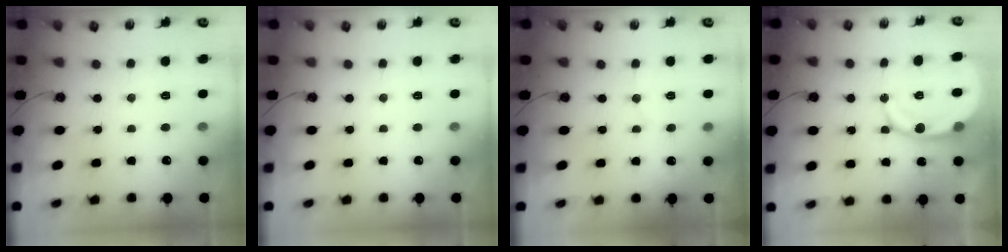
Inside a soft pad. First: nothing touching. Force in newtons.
{"total": 0.0}
{"total": 3.2, "press": 3.2, "slide": 0.6}
{"total": 12.6, "press": 12.4, "slide": 2.6}